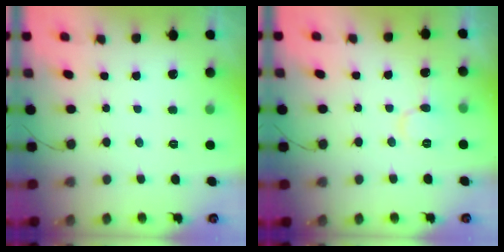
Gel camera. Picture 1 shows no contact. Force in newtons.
{"total": 6.8, "press": 6.8, "slide": 0.7}